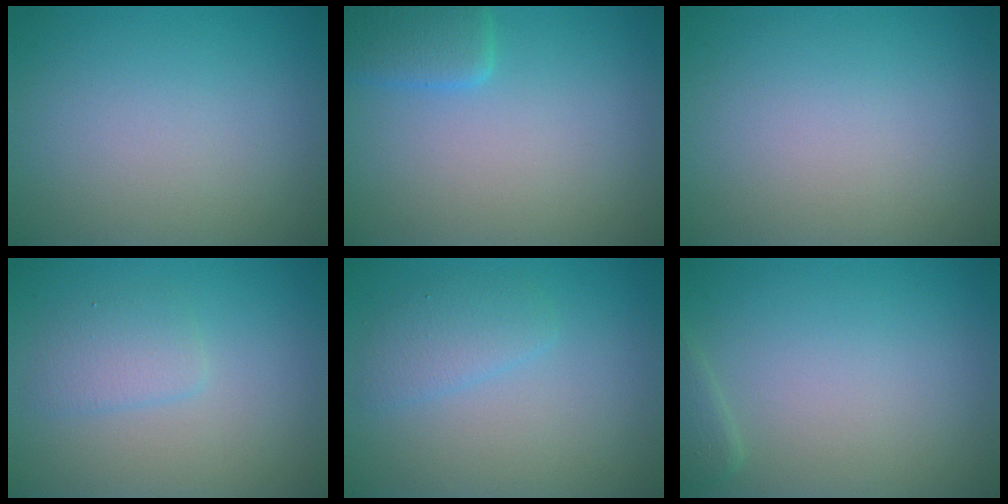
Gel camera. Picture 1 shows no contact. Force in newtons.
{"total": 2.6, "press": 2.6, "slide": 0.2}
{"total": 0.0}
{"total": 1.9, "press": 1.9, "slide": 0.2}
{"total": 2.0, "press": 2.0, "slide": 0.1}
{"total": 1.1, "press": 1.1, "slide": 0.1}